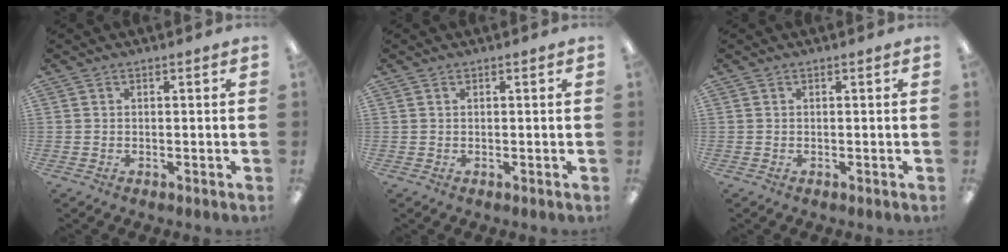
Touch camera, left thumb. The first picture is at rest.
{"total": 0.0}
{"total": 0.0}